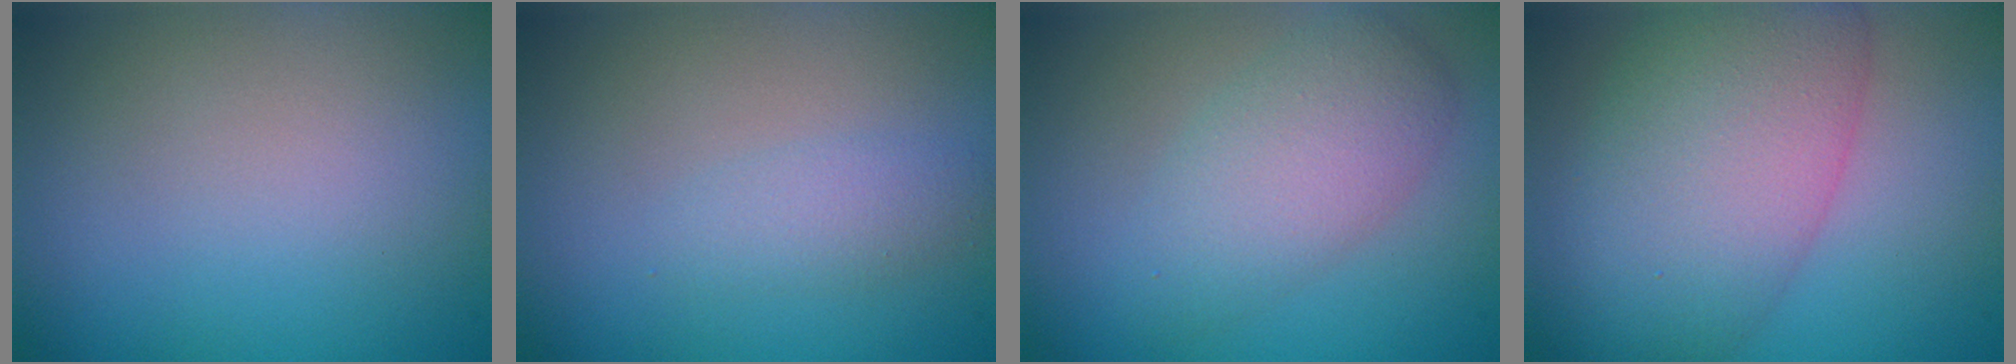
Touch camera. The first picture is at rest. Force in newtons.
{"total": 1.7, "press": 1.7, "slide": 0.1}
{"total": 4.2, "press": 4.2, "slide": 0.1}
{"total": 9.1, "press": 9.1, "slide": 0.1}